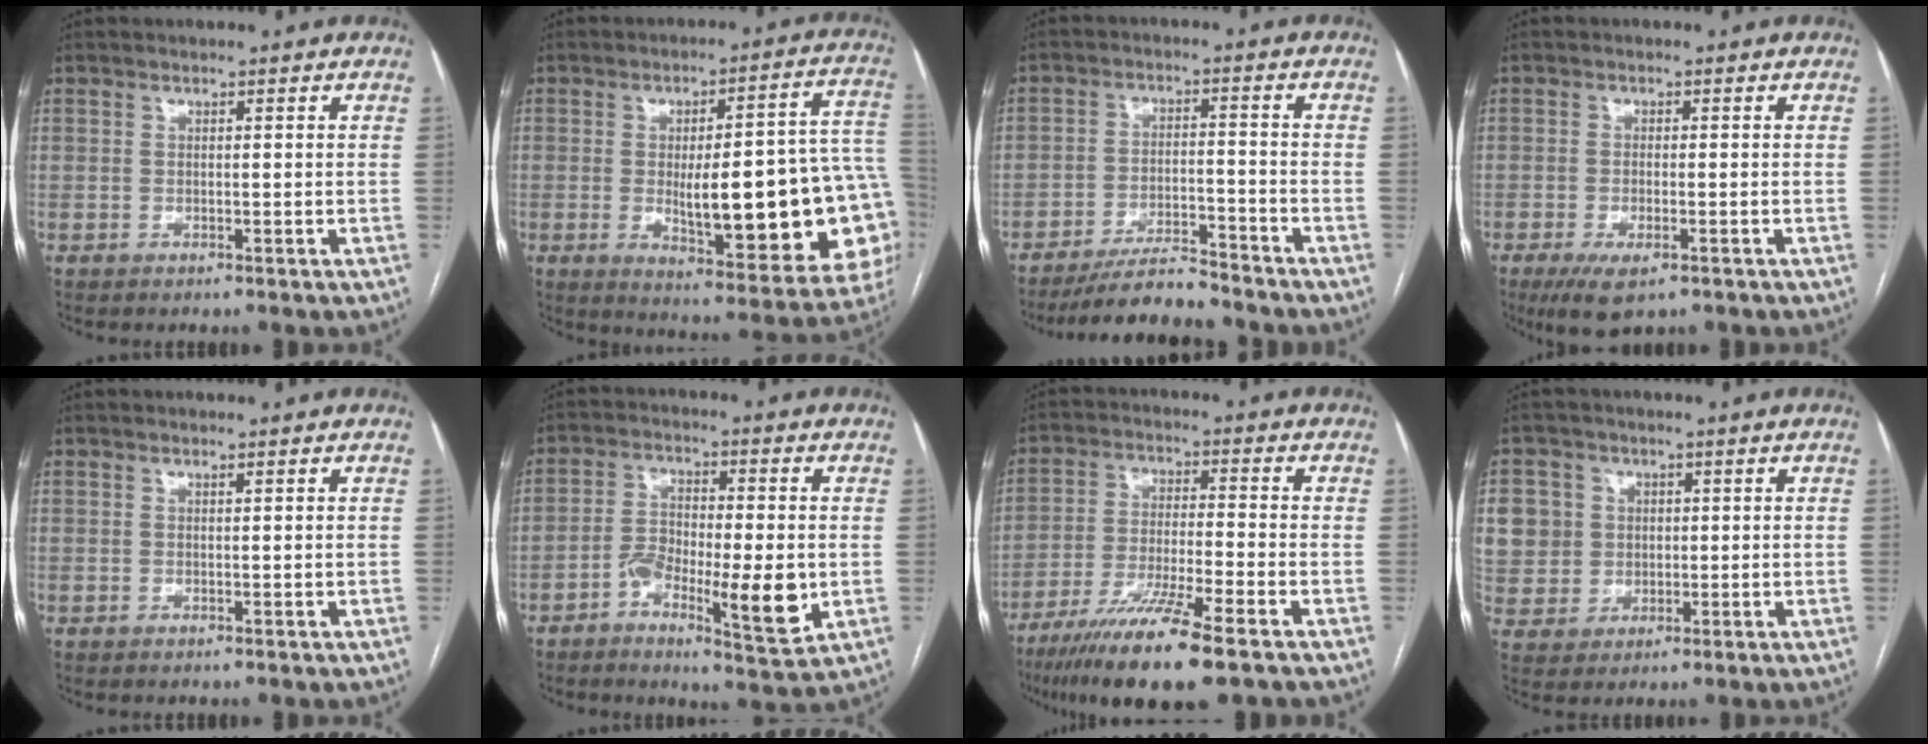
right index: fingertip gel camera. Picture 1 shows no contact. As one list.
[{"total": 24.9, "force": [-3.2, 5.6, 24.0], "torque": [-0.240, 0.017, -0.023]}, {"total": 8.3, "force": [-7.8, 0.9, 2.7], "torque": [-0.044, -0.010, -0.136]}, {"total": 5.5, "force": [-3.2, 1.7, 4.2], "torque": [-0.078, -0.013, -0.048]}, {"total": 0.0}, {"total": 10.6, "force": [-3.0, 2.9, 9.7], "torque": [-0.164, 0.000, -0.044]}, {"total": 12.9, "force": [-8.6, 0.1, 9.6], "torque": [-0.184, -0.036, -0.153]}, {"total": 11.1, "force": [2.3, 10.6, 2.6], "torque": [-0.092, 0.037, 0.064]}]